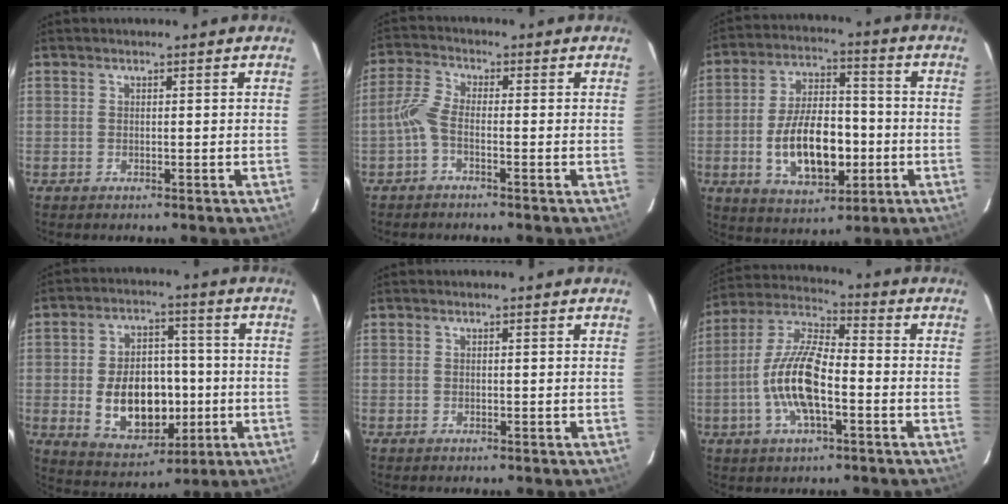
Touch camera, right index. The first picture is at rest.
{"total": 3.8, "force": [-1.7, 1.3, 3.1], "torque": [-0.077, 0.011, -0.037]}
{"total": 15.0, "force": [-3.4, 8.0, 12.2], "torque": [-0.237, 0.008, -0.042]}
{"total": 14.3, "force": [-2.3, 9.7, 10.2], "torque": [-0.201, 0.013, -0.011]}
{"total": 0.0}
{"total": 13.1, "force": [-3.5, 4.6, 11.8], "torque": [-0.244, 0.003, -0.070]}